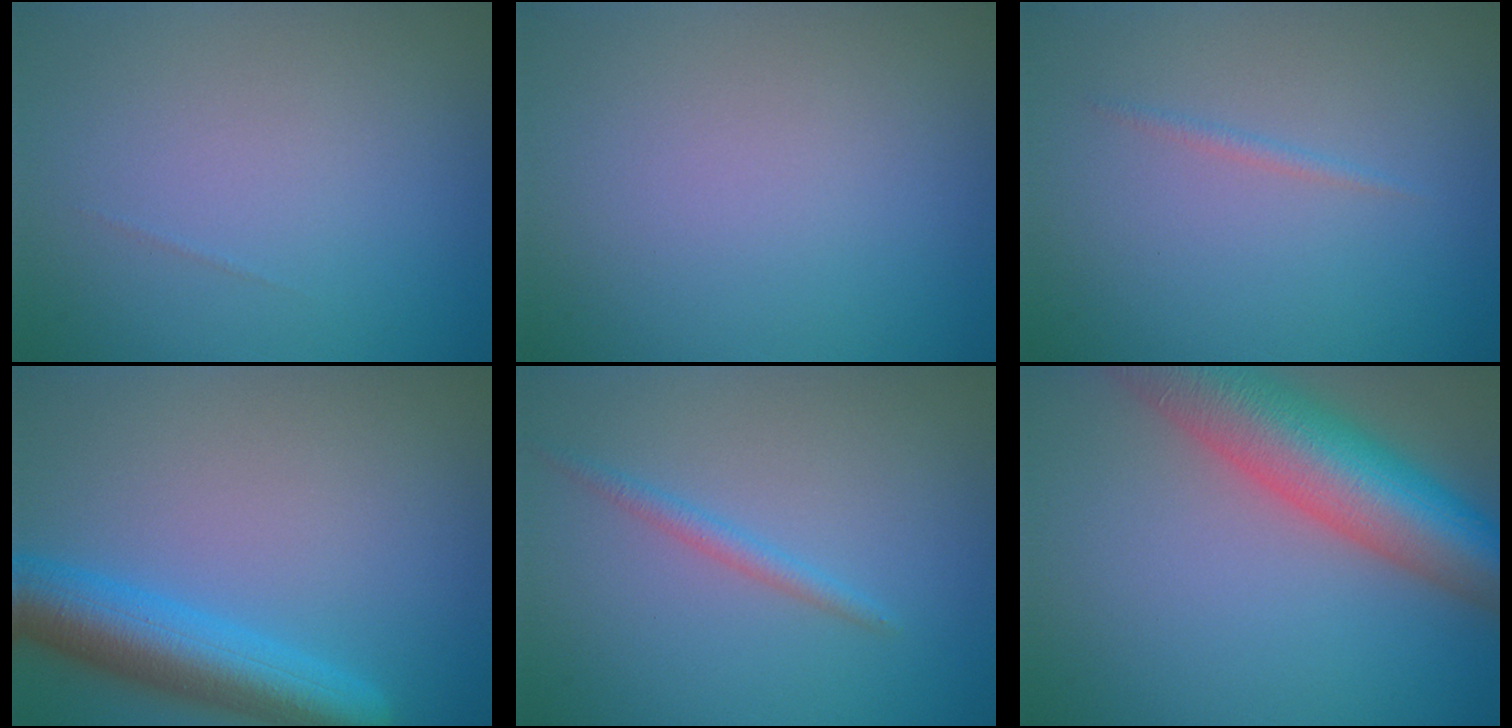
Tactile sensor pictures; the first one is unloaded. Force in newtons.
{"total": 0.0}
{"total": 0.6, "press": 0.6, "slide": 0.0}
{"total": 7.0, "press": 7.0, "slide": 0.3}
{"total": 1.4, "press": 1.4, "slide": 0.1}
{"total": 11.3, "press": 11.3, "slide": 0.6}